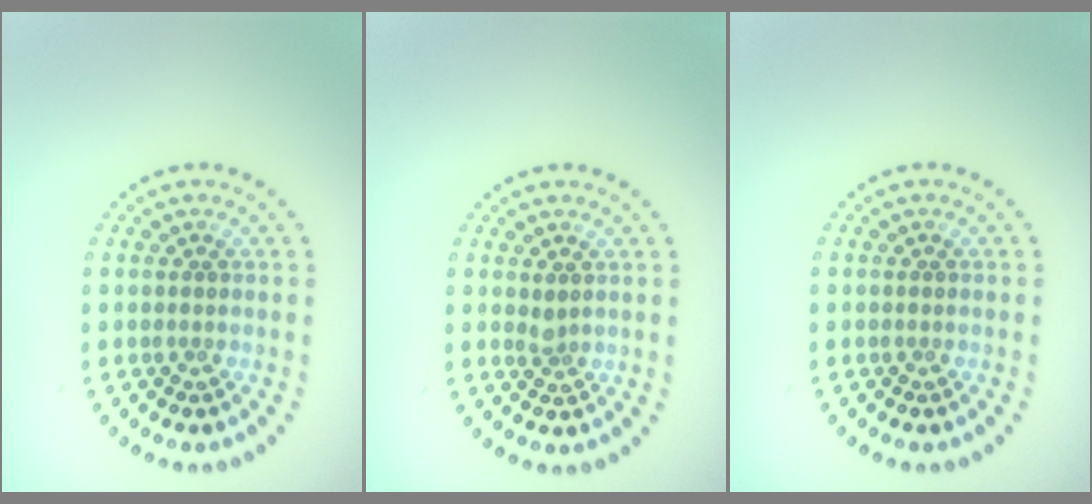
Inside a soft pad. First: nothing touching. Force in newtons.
{"total": 0.7, "press": 0.5, "slide": 0.5}
{"total": 0.0}